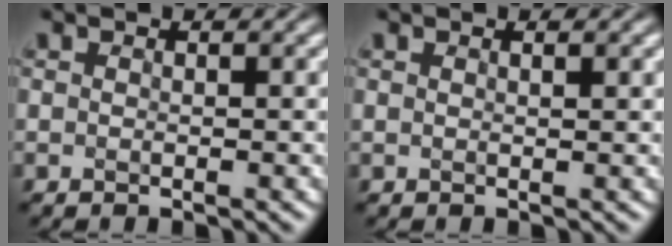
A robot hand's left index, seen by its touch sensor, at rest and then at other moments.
{"total": 0.6, "force": [0.6, -0.1, 0.3], "torque": [0.000, 0.005, 0.007]}